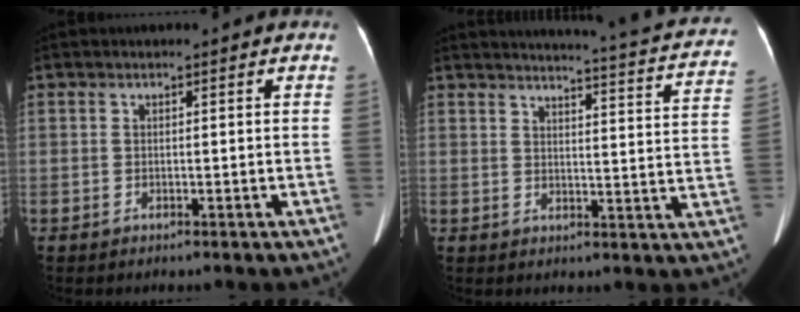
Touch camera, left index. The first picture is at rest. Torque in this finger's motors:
{"motor_torque": [0.79, -1.35, 0.14, 0.06]}